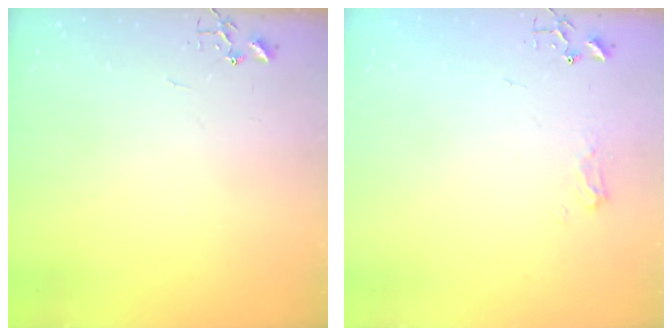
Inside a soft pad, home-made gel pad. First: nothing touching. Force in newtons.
{"total": 6.0, "press": 6.0, "slide": 0.7}